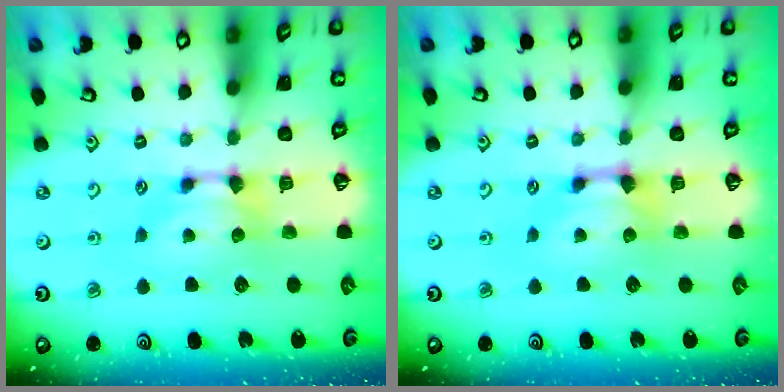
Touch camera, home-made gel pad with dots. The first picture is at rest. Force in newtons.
{"total": 0.9, "press": 0.6, "slide": 0.6}